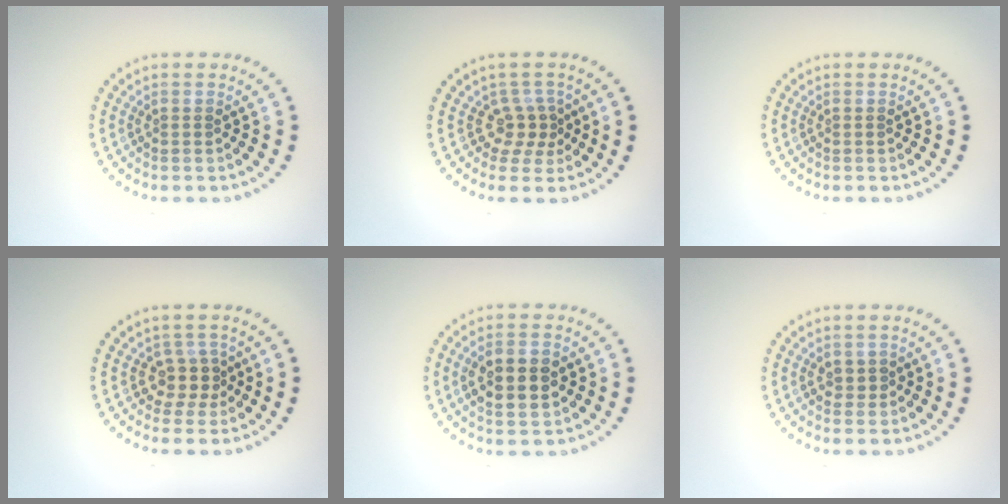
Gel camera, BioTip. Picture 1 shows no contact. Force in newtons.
{"total": 2.4, "press": 1.6, "slide": 1.8}
{"total": 0.0}
{"total": 2.5, "press": 1.9, "slide": 1.6}
{"total": 4.0, "press": 4.0, "slide": 0.4}
{"total": 0.8, "press": 0.8, "slide": 0.2}